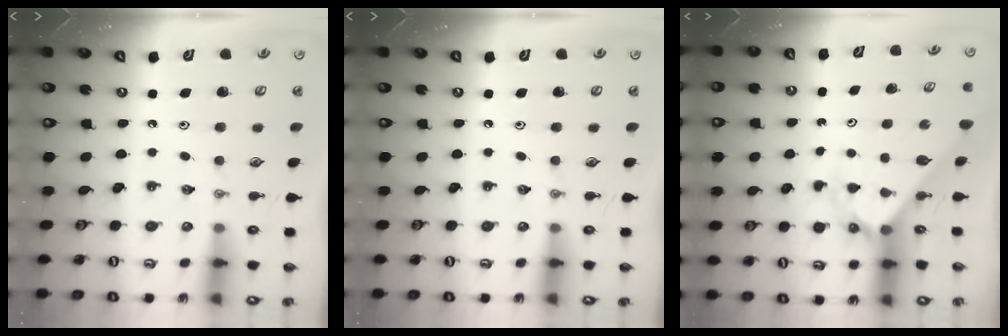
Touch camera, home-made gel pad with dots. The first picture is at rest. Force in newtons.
{"total": 0.0}
{"total": 2.1, "press": 2.1, "slide": 0.2}